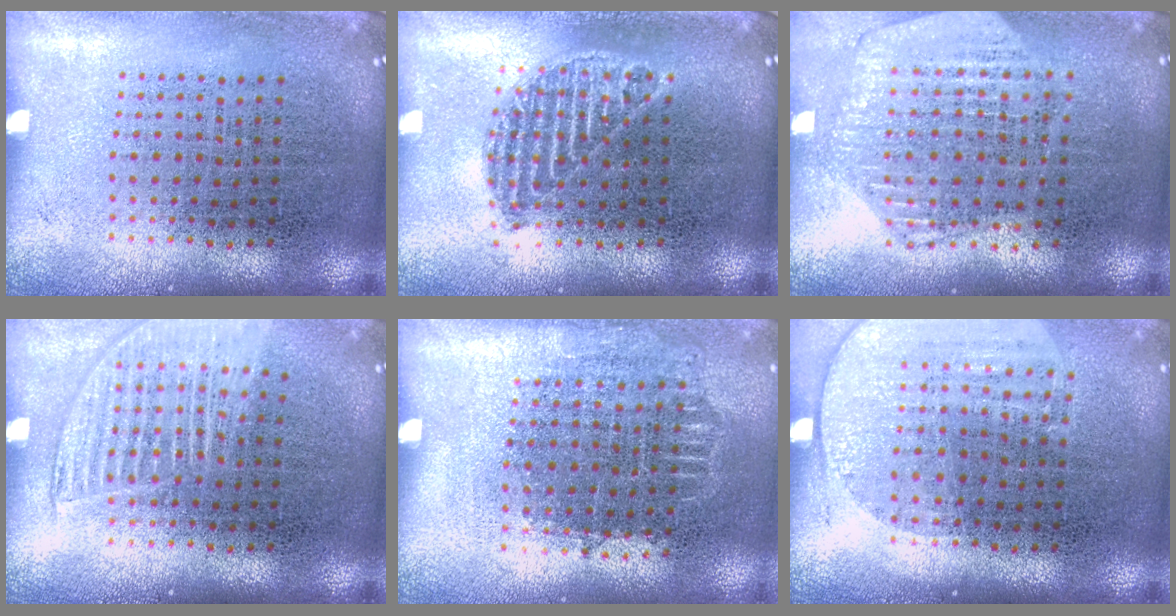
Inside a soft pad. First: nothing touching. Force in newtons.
{"total": 1.2, "press": 1.1, "slide": 0.4}
{"total": 1.2, "press": 1.2, "slide": 0.1}
{"total": 1.4, "press": 1.3, "slide": 0.6}
{"total": 0.9, "press": 0.8, "slide": 0.4}
{"total": 1.6, "press": 1.4, "slide": 0.7}